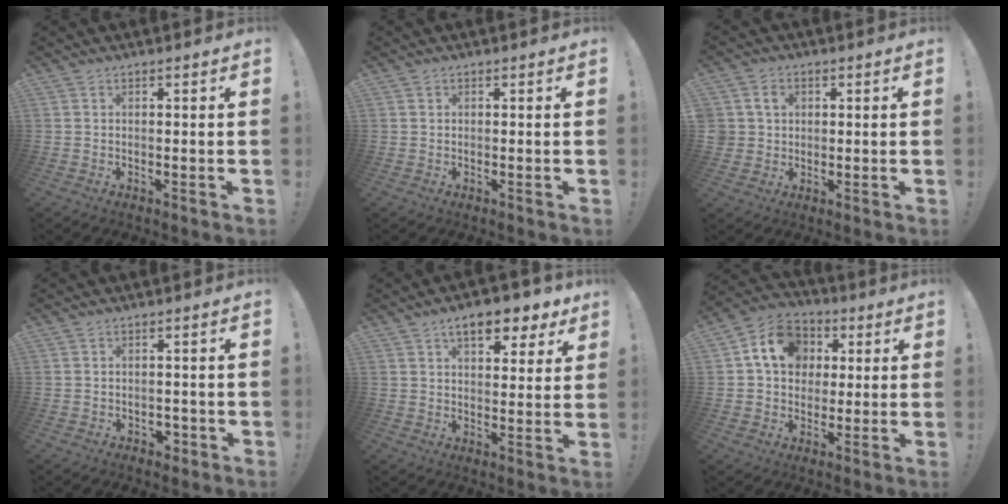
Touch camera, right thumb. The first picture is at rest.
{"total": 0.5, "force": [0.3, 0.4, 0.0], "torque": [0.004, 0.000, 0.004]}
{"total": 5.2, "force": [1.4, 4.7, 1.8], "torque": [-0.042, 0.006, 0.028]}
{"total": 2.6, "force": [-0.7, 2.1, 1.2], "torque": [-0.011, 0.001, -0.012]}
{"total": 9.8, "force": [5.9, 4.3, 6.6], "torque": [-0.090, -0.026, 0.100]}
{"total": 14.2, "force": [4.0, 11.6, 7.1], "torque": [-0.110, 0.004, 0.083]}